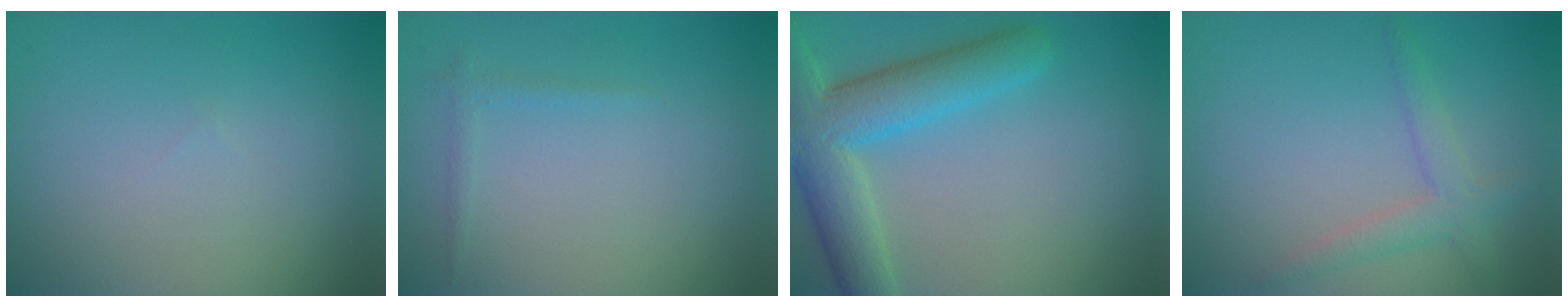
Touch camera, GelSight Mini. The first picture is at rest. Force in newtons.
{"total": 0.9, "press": 0.9, "slide": 0.1}
{"total": 7.5, "press": 7.5, "slide": 0.4}
{"total": 2.4, "press": 2.4, "slide": 0.2}